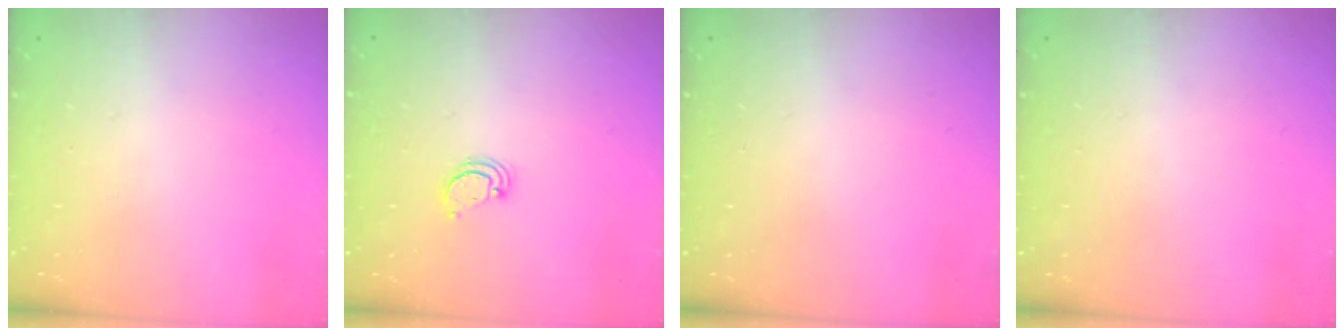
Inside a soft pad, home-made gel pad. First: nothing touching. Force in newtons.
{"total": 2.6, "press": 2.6, "slide": 0.2}
{"total": 0.0}
{"total": 0.0}